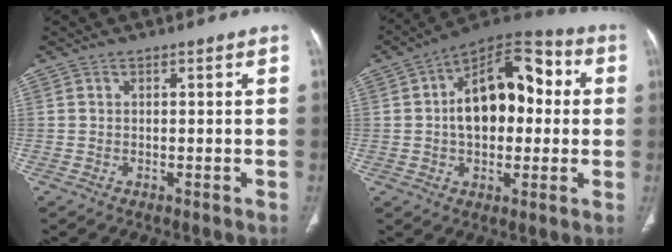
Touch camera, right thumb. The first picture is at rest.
{"total": 17.8, "force": [1.7, 10.9, 14.0], "torque": [-0.175, 0.038, 0.019]}